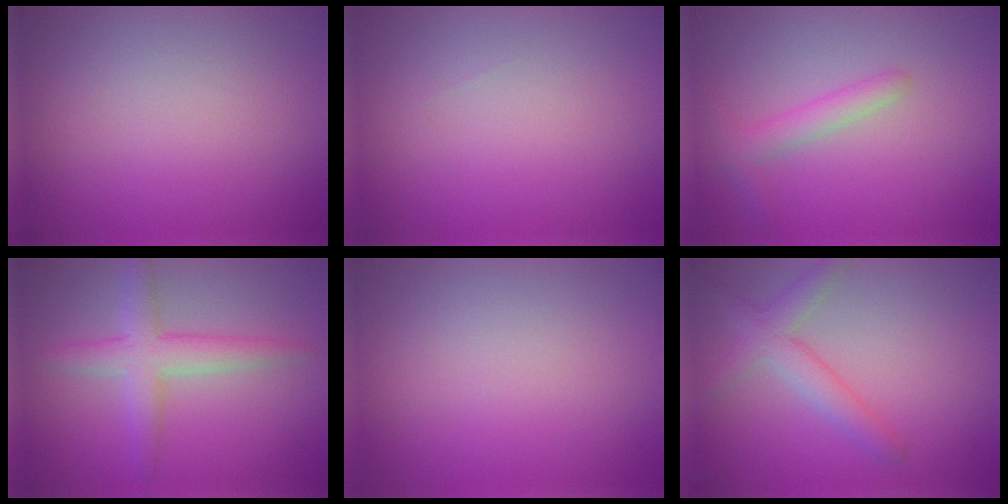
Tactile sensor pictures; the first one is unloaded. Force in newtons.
{"total": 0.0}
{"total": 2.1, "press": 2.1, "slide": 0.1}
{"total": 3.7, "press": 3.7, "slide": 0.2}
{"total": 0.0}
{"total": 3.0, "press": 3.0, "slide": 0.2}